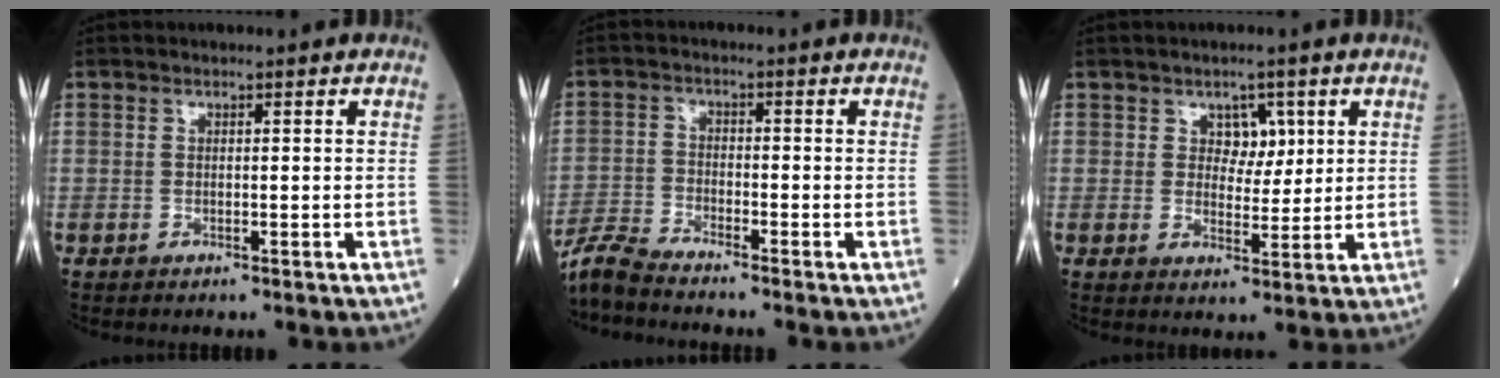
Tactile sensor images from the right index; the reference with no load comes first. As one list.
[{"total": 4.9, "force": [-4.8, -0.6, 0.9], "torque": [-0.019, -0.020, -0.099]}, {"total": 3.7, "force": [1.6, 2.6, 2.2], "torque": [-0.022, 0.004, 0.025]}]